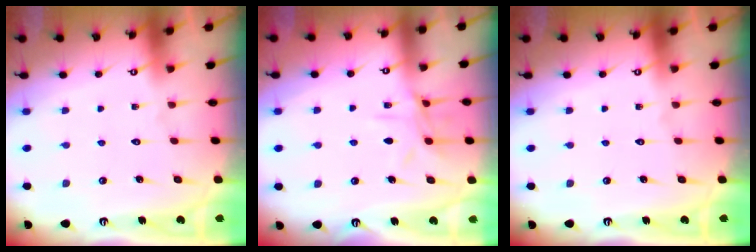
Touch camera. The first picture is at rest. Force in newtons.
{"total": 8.6, "press": 8.6, "slide": 0.5}
{"total": 0.0}